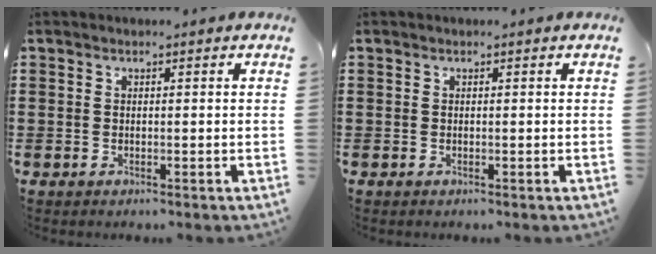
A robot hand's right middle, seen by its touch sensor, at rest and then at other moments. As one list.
[{"total": 0.0}]